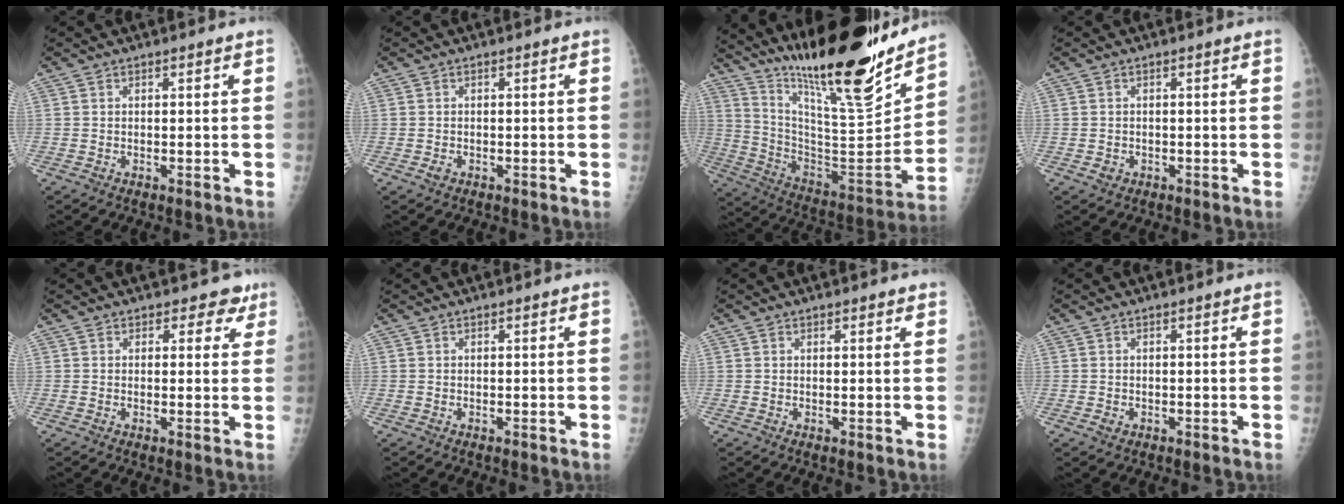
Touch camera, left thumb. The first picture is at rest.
{"total": 0.8, "force": [-0.3, 0.6, 0.4], "torque": [-0.007, -0.001, -0.007]}
{"total": 27.6, "force": [21.3, 4.4, 17.0], "torque": [-0.251, -0.115, 0.351]}
{"total": 1.3, "force": [-0.5, 1.1, 0.4], "torque": [-0.003, 0.003, -0.006]}
{"total": 3.6, "force": [2.4, 2.5, 0.9], "torque": [0.022, -0.011, 0.020]}
{"total": 0.0}
{"total": 1.4, "force": [1.0, 0.6, 0.7], "torque": [-0.003, -0.004, 0.010]}
{"total": 0.8, "force": [-0.3, 0.7, 0.4], "torque": [-0.005, 0.000, -0.004]}